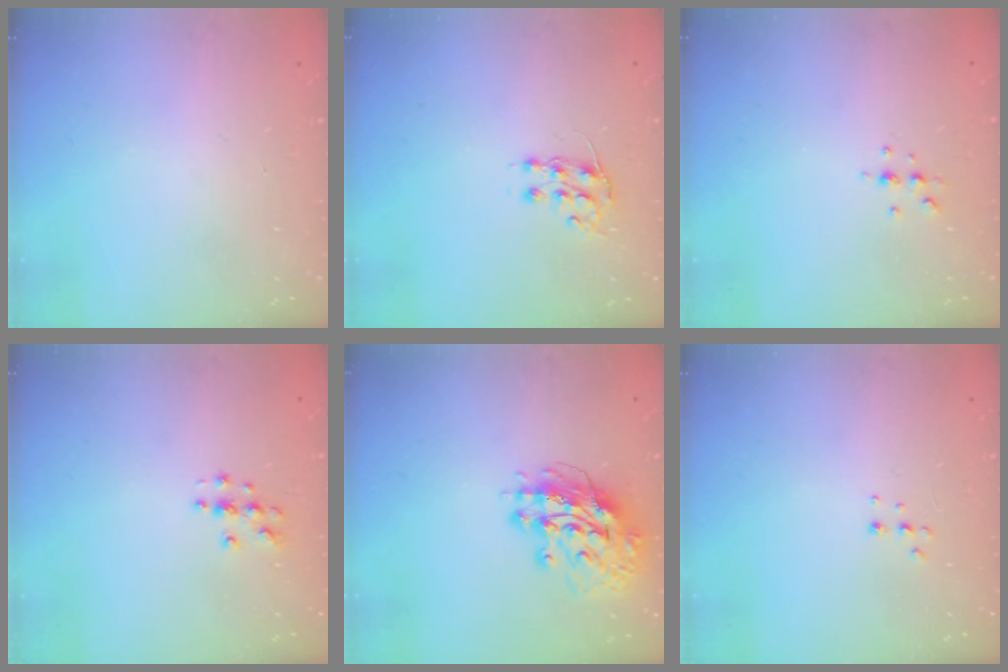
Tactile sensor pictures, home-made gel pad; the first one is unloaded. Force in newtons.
{"total": 6.4, "press": 6.4, "slide": 0.5}
{"total": 4.4, "press": 4.3, "slide": 0.6}
{"total": 4.5, "press": 4.5, "slide": 0.5}
{"total": 13.5, "press": 13.4, "slide": 1.5}
{"total": 4.5, "press": 4.4, "slide": 0.8}